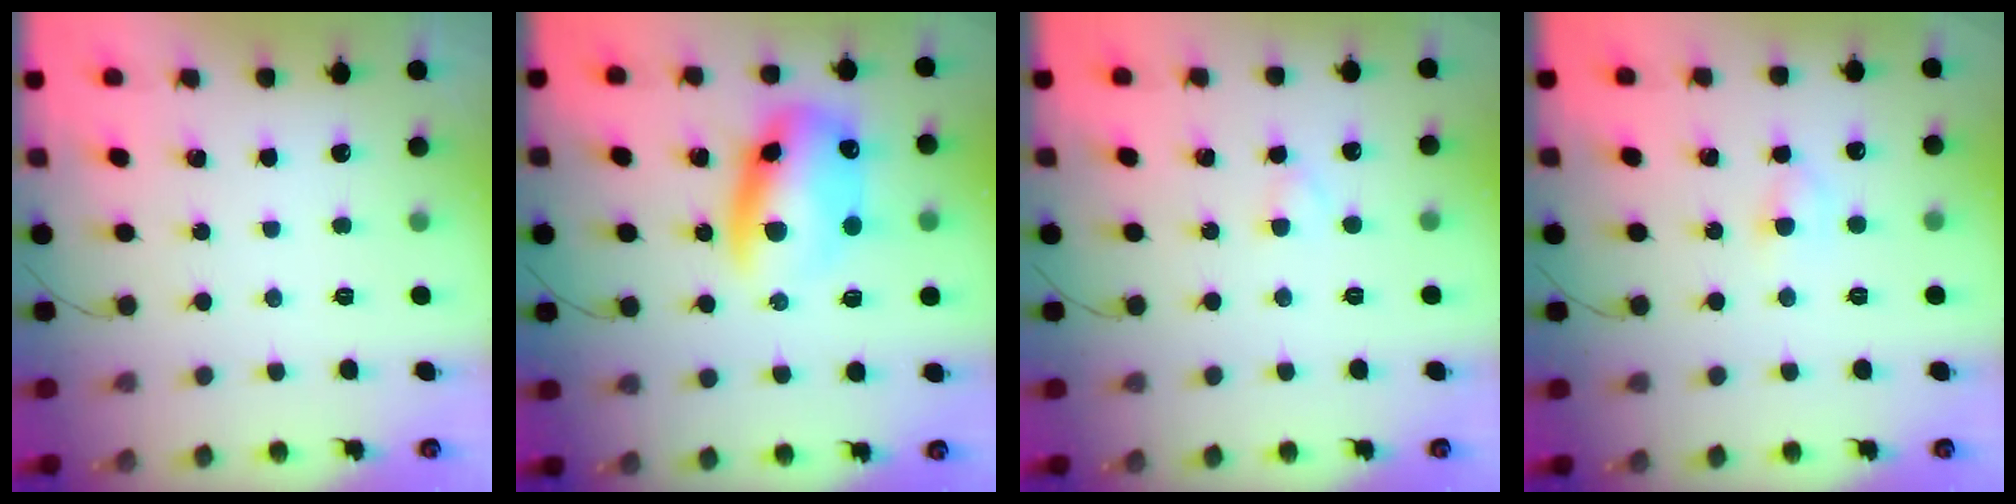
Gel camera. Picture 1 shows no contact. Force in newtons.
{"total": 13.4, "press": 13.2, "slide": 2.7}
{"total": 1.8, "press": 1.5, "slide": 0.9}
{"total": 3.4, "press": 3.3, "slide": 1.1}